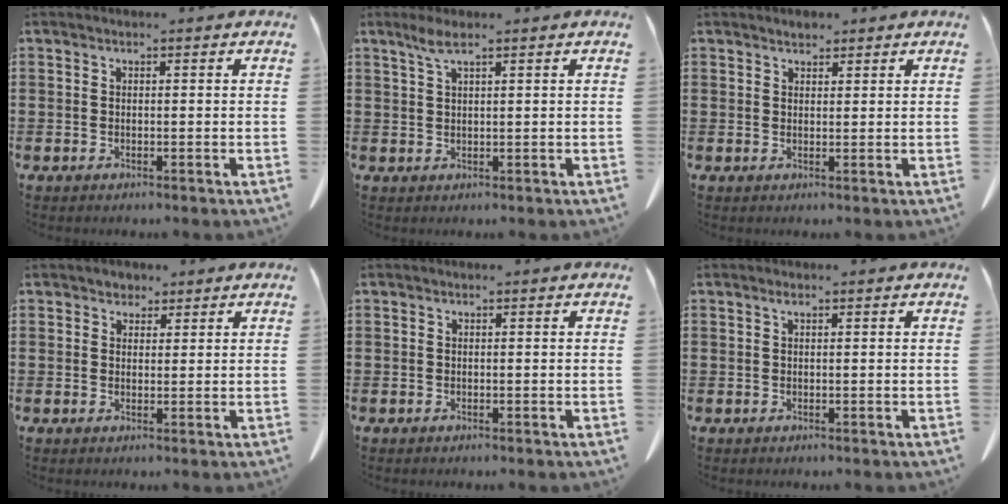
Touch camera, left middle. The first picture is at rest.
{"total": 2.8, "force": [1.7, 0.4, 2.1], "torque": [-0.047, 0.003, 0.030]}
{"total": 1.6, "force": [1.4, 0.5, 0.3], "torque": [-0.008, 0.004, 0.027]}
{"total": 2.0, "force": [1.6, 1.2, 0.1], "torque": [0.000, 0.005, 0.028]}
{"total": 0.0}
{"total": 0.6, "force": [0.3, 0.1, 0.5], "torque": [-0.010, 0.002, 0.006]}